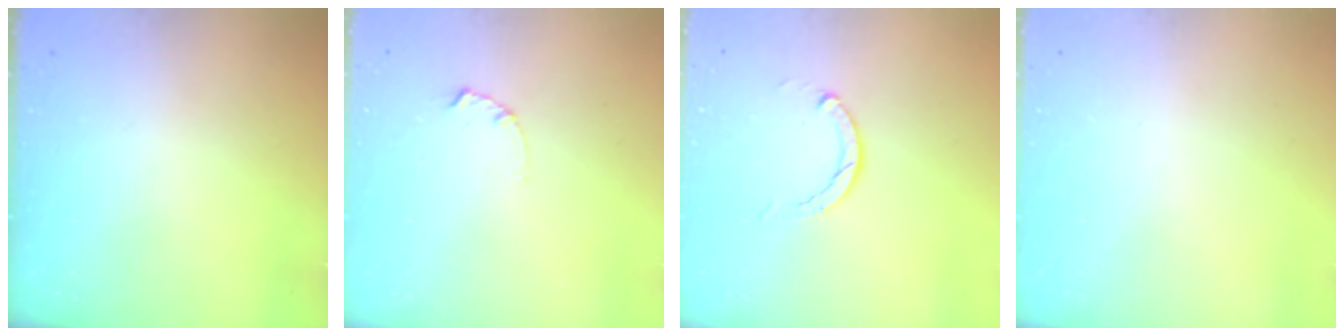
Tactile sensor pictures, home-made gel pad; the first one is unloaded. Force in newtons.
{"total": 1.7, "press": 1.6, "slide": 0.3}
{"total": 2.3, "press": 2.3, "slide": 0.4}
{"total": 0.0}